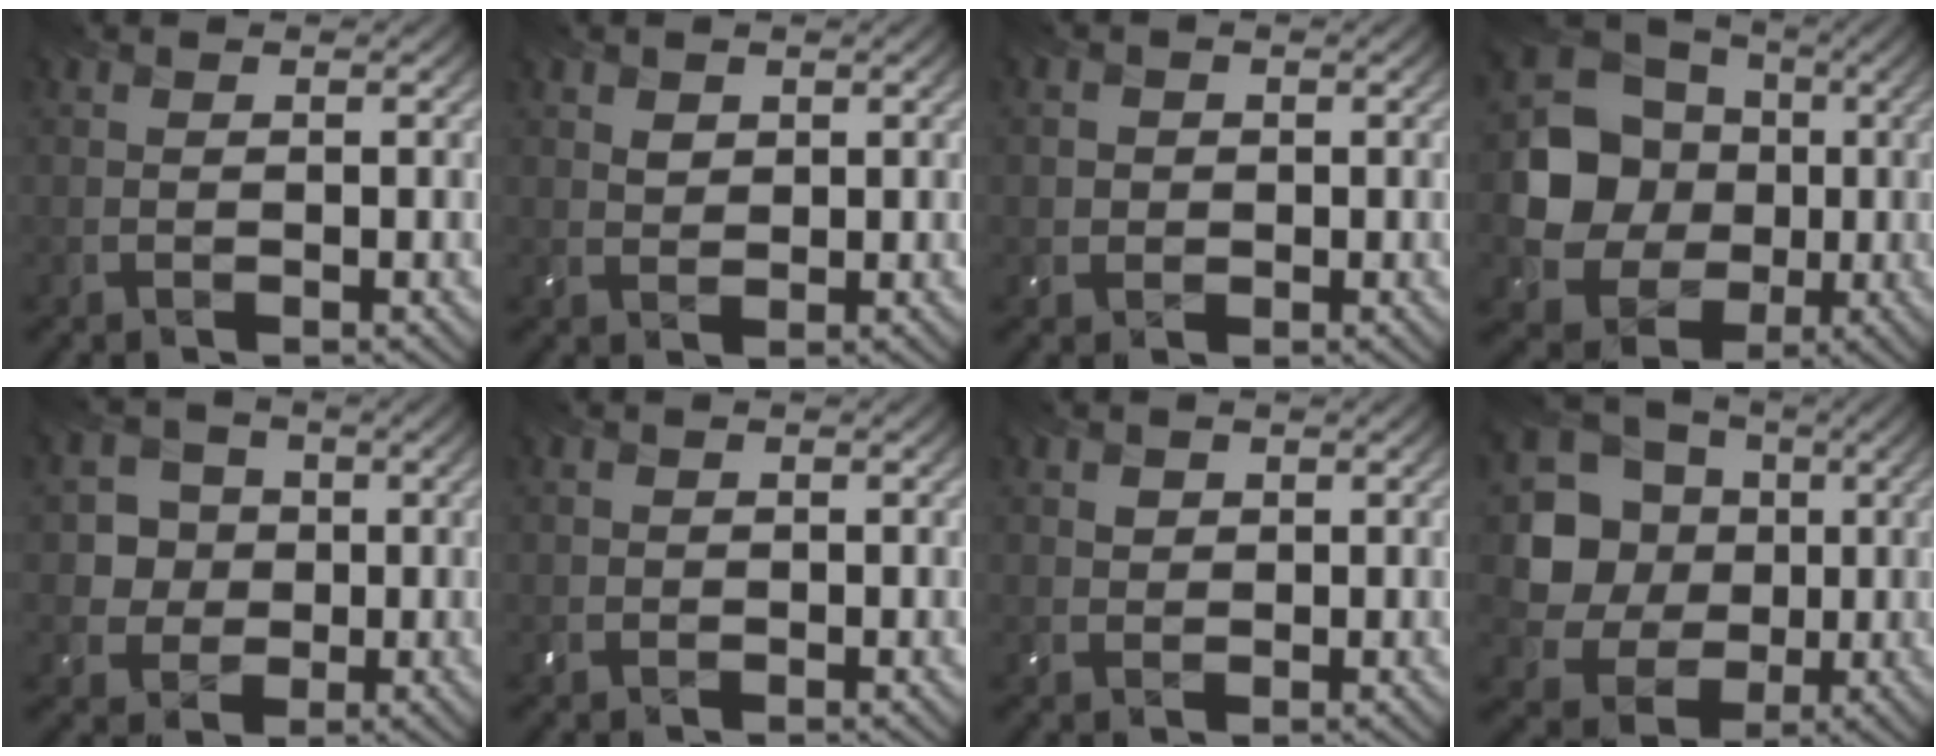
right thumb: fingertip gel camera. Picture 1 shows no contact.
{"total": 1.6, "force": [0.9, 1.2, 0.6], "torque": [-0.018, -0.001, 0.019]}
{"total": 1.9, "force": [0.0, 1.8, 0.3], "torque": [-0.008, -0.001, -0.002]}
{"total": 12.0, "force": [-0.1, 10.6, 5.5], "torque": [-0.132, -0.014, -0.019]}
{"total": 5.2, "force": [0.3, 4.9, 1.7], "torque": [-0.048, 0.004, -0.012]}
{"total": 0.9, "force": [-0.1, 0.9, 0.1], "torque": [-0.001, -0.002, -0.003]}
{"total": 1.4, "force": [0.6, 1.2, 0.4], "torque": [-0.011, 0.000, 0.012]}
{"total": 10.8, "force": [1.1, 9.7, 4.7], "torque": [-0.136, -0.006, 0.006]}